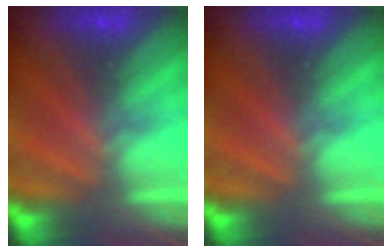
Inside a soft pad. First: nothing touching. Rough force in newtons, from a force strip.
{"total": 0.0}